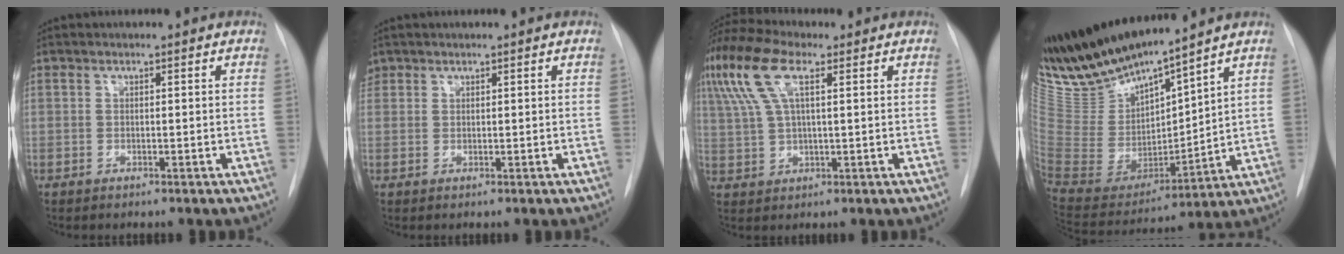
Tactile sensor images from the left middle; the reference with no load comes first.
{"total": 1.8, "force": [1.2, 1.3, 0.1], "torque": [-0.003, 0.013, 0.022]}
{"total": 11.2, "force": [5.2, 3.4, 9.3], "torque": [-0.210, 0.031, 0.098]}
{"total": 17.3, "force": [15.6, 1.5, 7.3], "torque": [-0.153, -0.024, 0.315]}